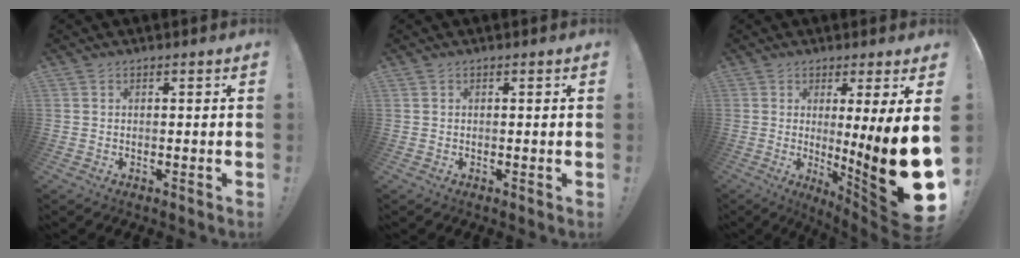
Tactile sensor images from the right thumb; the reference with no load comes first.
{"total": 0.6, "force": [0.0, -0.3, 0.5], "torque": [-0.006, -0.002, -0.001]}
{"total": 19.6, "force": [-0.5, 0.5, 19.6], "torque": [-0.270, -0.049, 0.000]}